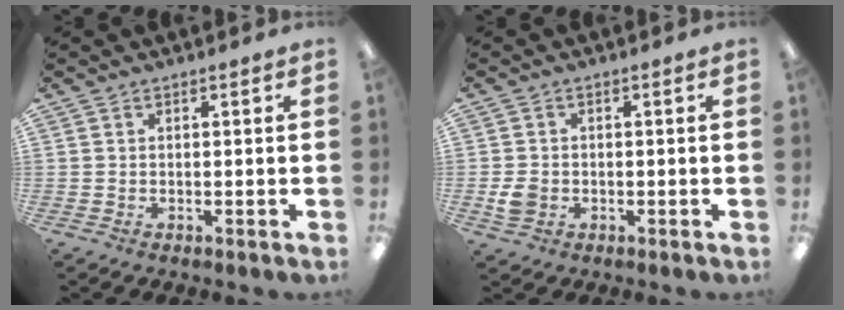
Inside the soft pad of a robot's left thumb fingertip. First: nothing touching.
{"total": 3.7, "force": [-0.8, 3.0, 1.9], "torque": [-0.029, 0.001, -0.016]}